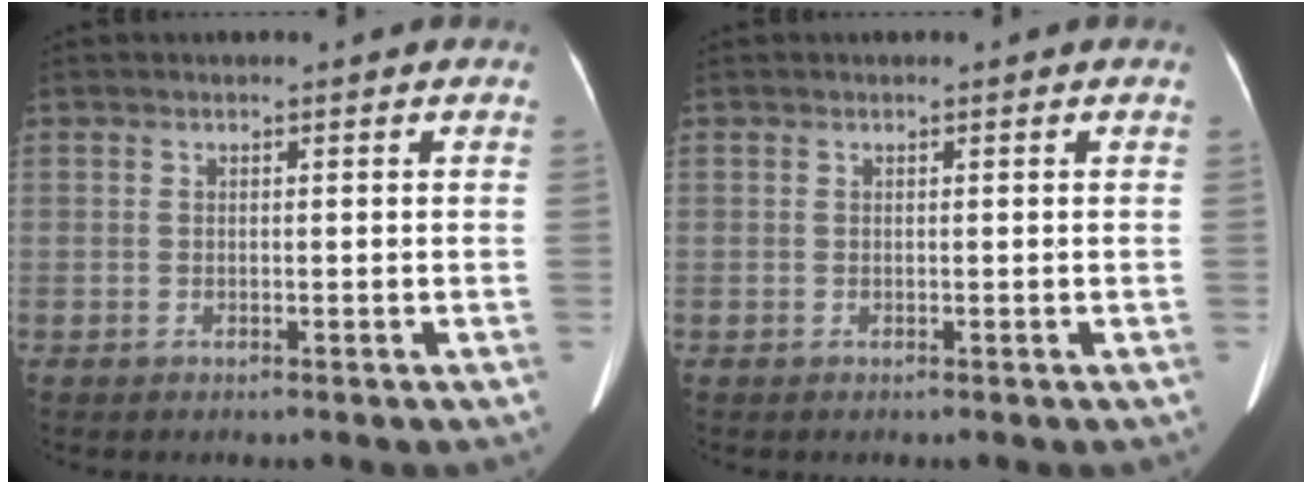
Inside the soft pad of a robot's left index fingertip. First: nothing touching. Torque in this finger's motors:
{"motor_torque": [0.00, 0.00, 0.02, 0.01]}